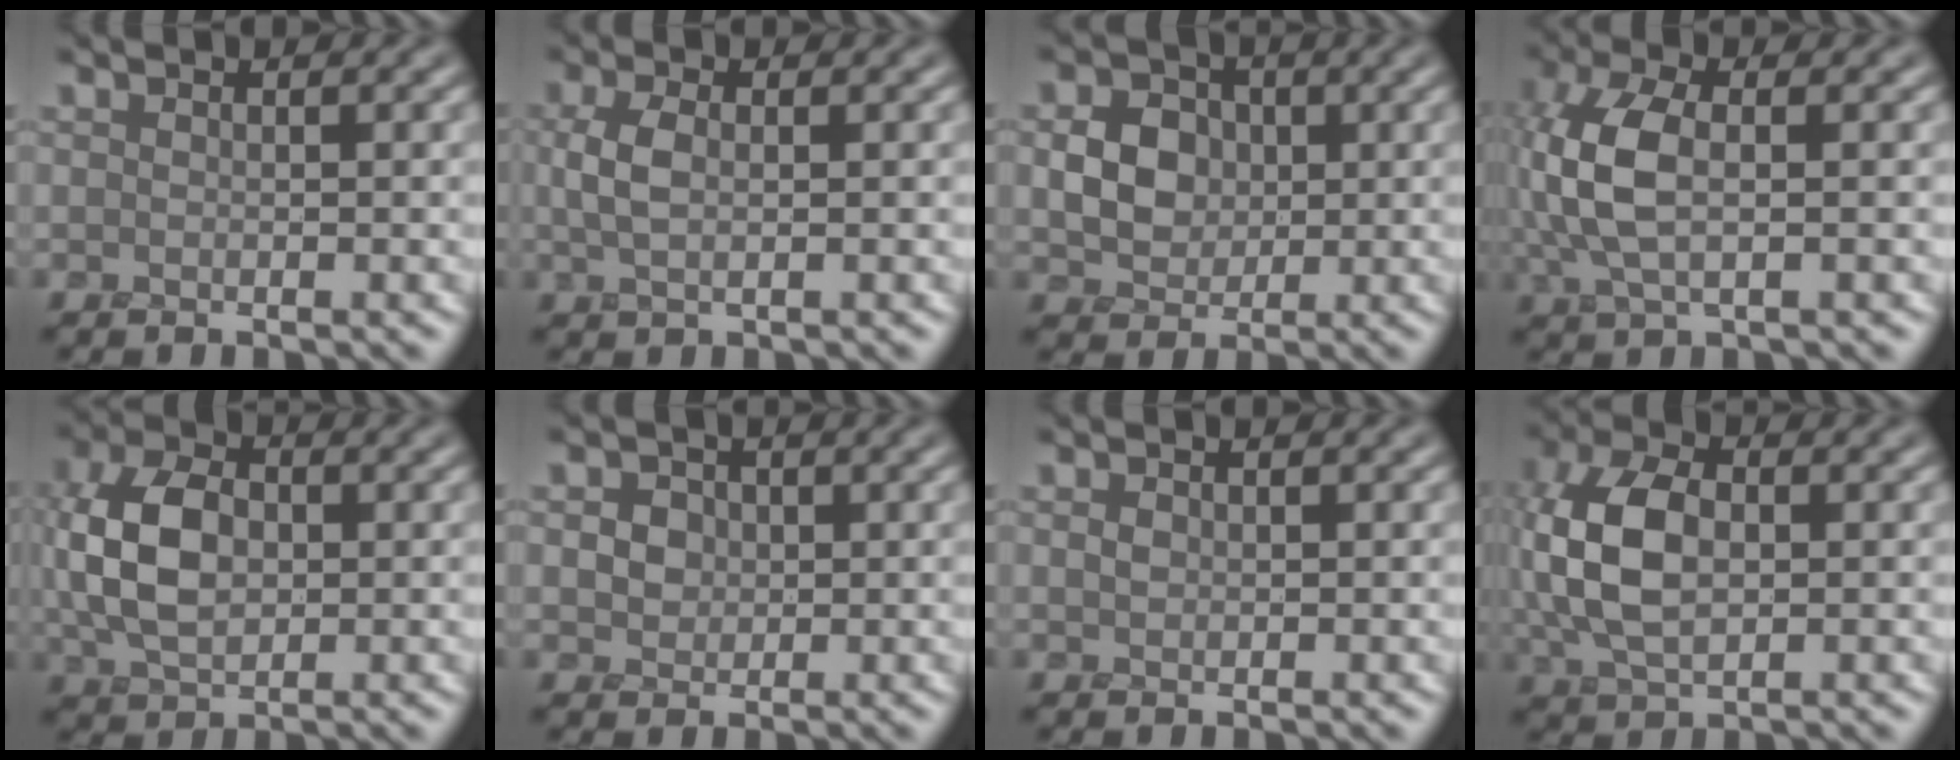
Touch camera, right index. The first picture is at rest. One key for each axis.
{"total": 1.6, "fx": 0.1, "fy": 0.8, "fz": 1.4, "tx": -0.041, "ty": 0.000, "tz": 0.002}
{"total": 3.7, "fx": 0.1, "fy": 3.2, "fz": 2.0, "tx": -0.038, "ty": -0.003, "tz": -0.005}
{"total": 5.4, "fx": 0.2, "fy": 2.5, "fz": 4.8, "tx": -0.122, "ty": 0.005, "tz": 0.000}
{"total": 5.9, "fx": 0.1, "fy": 4.0, "fz": 4.4, "tx": -0.101, "ty": 0.005, "tz": 0.000}
{"total": 2.4, "fx": 0.3, "fy": 2.1, "fz": 1.1, "tx": -0.011, "ty": 0.004, "tz": -0.002}
{"total": 0.7, "fx": 0.2, "fy": 0.6, "fz": 0.3, "tx": -0.007, "ty": -0.002, "tz": 0.004}
{"total": 6.6, "fx": 0.2, "fy": 4.0, "fz": 5.2, "tx": -0.127, "ty": 0.004, "tz": -0.001}